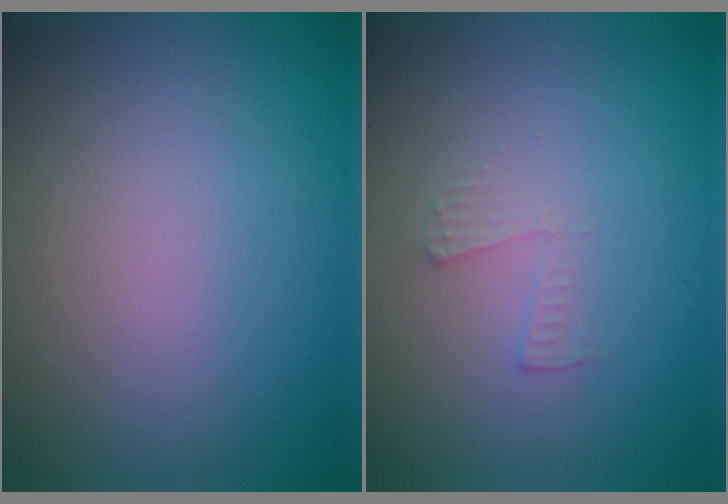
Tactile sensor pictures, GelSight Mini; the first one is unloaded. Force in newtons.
{"total": 1.0, "press": 1.0, "slide": 0.0}